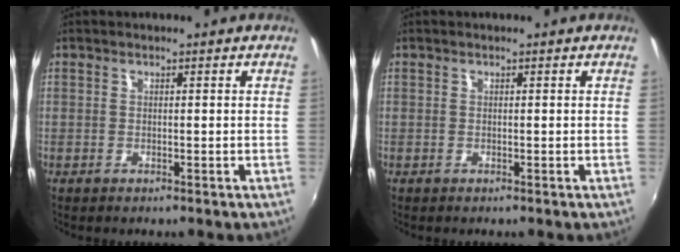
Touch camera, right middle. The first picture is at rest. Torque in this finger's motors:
{"motor_torque": [0.00, 0.00, 0.00, 0.00]}